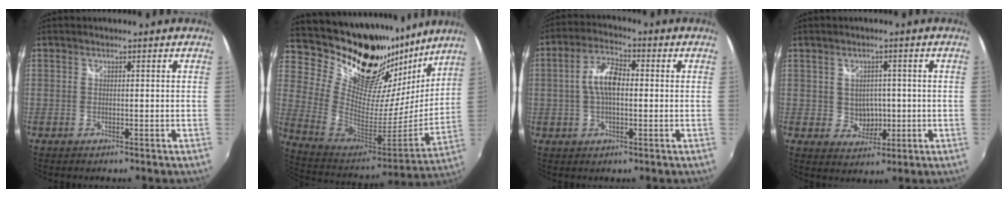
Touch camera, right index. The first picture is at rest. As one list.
[{"total": 30.1, "force": [23.2, 14.0, 13.3], "torque": [-0.264, -0.022, 0.377]}, {"total": 7.2, "force": [0.1, 3.5, 6.4], "torque": [-0.125, 0.015, 0.001]}, {"total": 4.3, "force": [-0.1, 4.0, 1.6], "torque": [-0.029, 0.004, 0.007]}]